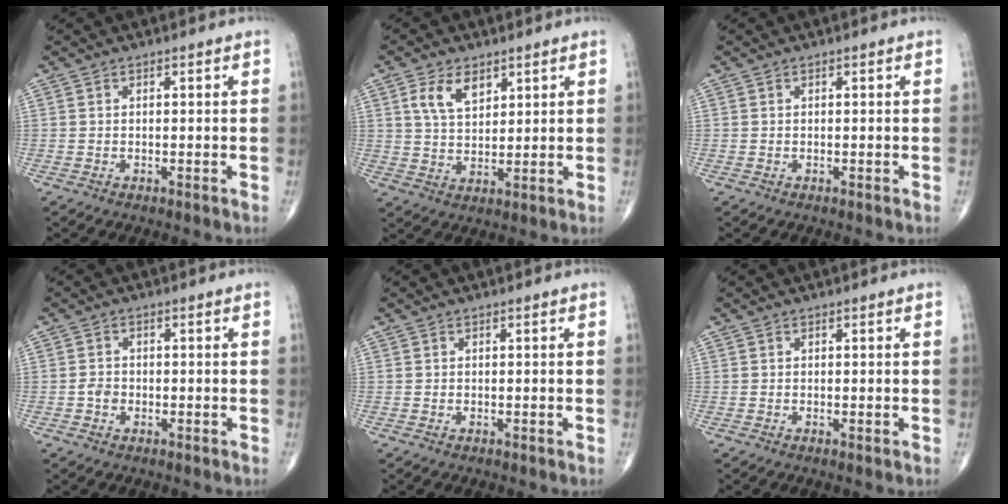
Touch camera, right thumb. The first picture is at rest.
{"total": 6.9, "force": [3.3, 4.0, 4.5], "torque": [-0.067, -0.016, 0.066]}
{"total": 0.0}
{"total": 2.0, "force": [-0.6, 1.6, 1.0], "torque": [-0.009, 0.007, -0.013]}
{"total": 0.0}
{"total": 0.0}